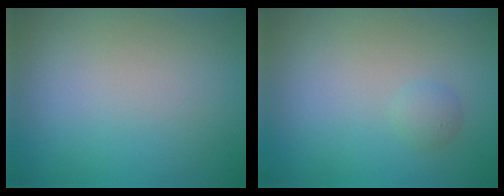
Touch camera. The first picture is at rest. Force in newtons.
{"total": 0.9, "press": 0.9, "slide": 0.1}